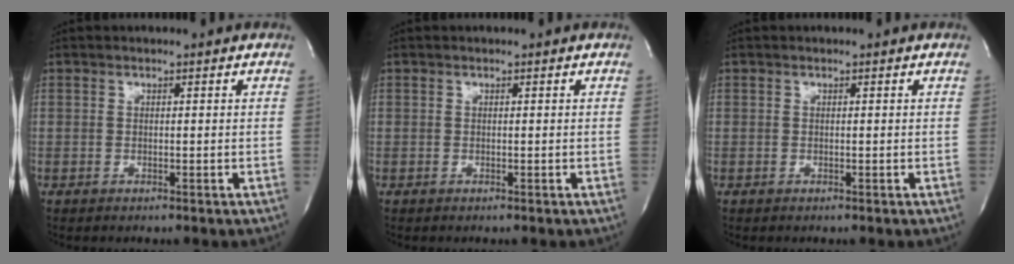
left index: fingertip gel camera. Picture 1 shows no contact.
{"total": 0.0}
{"total": 0.0}